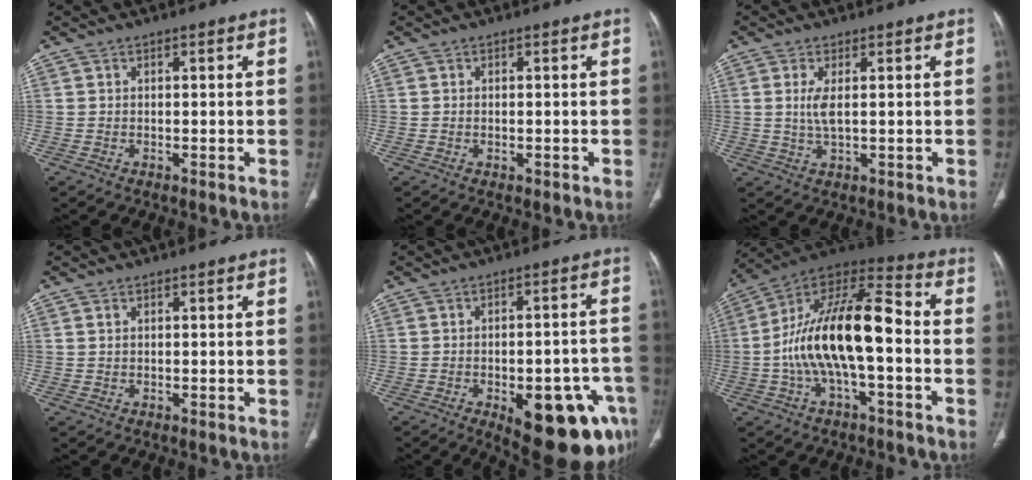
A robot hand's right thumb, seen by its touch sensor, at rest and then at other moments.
{"total": 0.8, "force": [-0.2, 0.5, 0.6], "torque": [-0.013, 0.002, 0.000]}
{"total": 3.6, "force": [0.6, 1.1, 3.4], "torque": [-0.083, -0.007, 0.018]}
{"total": 0.5, "force": [0.3, 0.2, 0.4], "torque": [-0.011, 0.004, 0.007]}
{"total": 19.0, "force": [-8.2, 8.0, 15.1], "torque": [-0.133, 0.030, -0.090]}
{"total": 19.6, "force": [-2.4, 7.8, 17.8], "torque": [-0.325, 0.054, -0.046]}